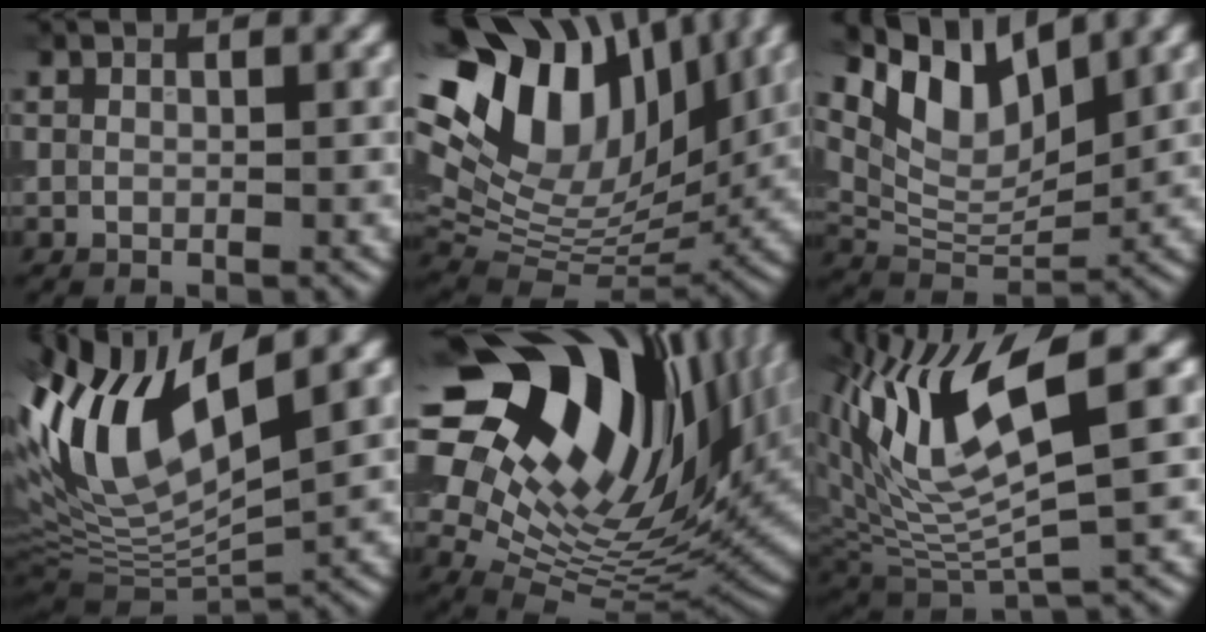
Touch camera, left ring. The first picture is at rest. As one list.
[{"total": 15.9, "force": [7.0, 9.2, 10.9], "torque": [-0.208, 0.040, 0.119]}, {"total": 7.1, "force": [4.6, 3.1, 4.5], "torque": [-0.083, 0.000, 0.082]}, {"total": 12.4, "force": [3.5, 5.1, 10.7], "torque": [-0.226, 0.005, 0.058]}, {"total": 20.1, "force": [8.9, 11.5, 13.9], "torque": [-0.225, 0.011, 0.167]}, {"total": 9.4, "force": [4.3, 2.7, 8.0], "torque": [-0.167, -0.004, 0.087]}]